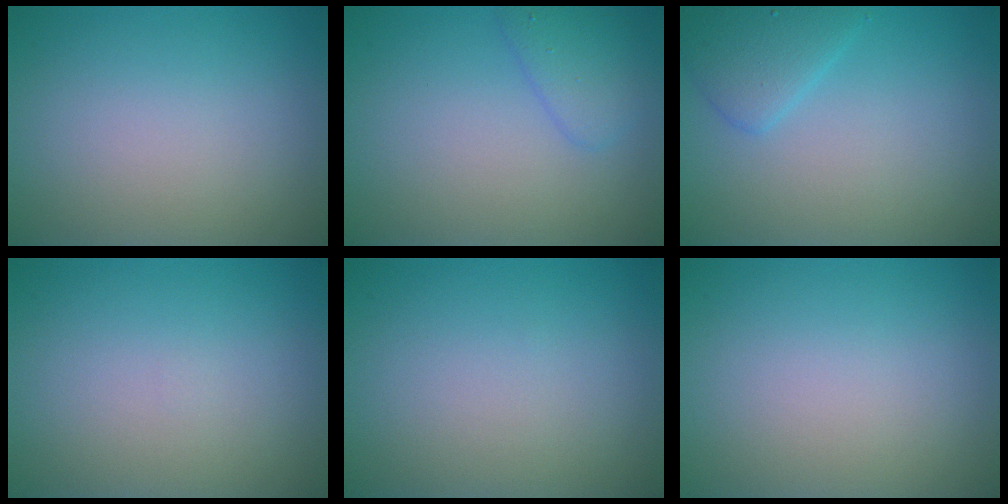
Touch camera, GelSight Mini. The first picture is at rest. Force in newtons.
{"total": 2.2, "press": 2.2, "slide": 0.1}
{"total": 2.6, "press": 2.6, "slide": 0.2}
{"total": 0.0}
{"total": 0.0}
{"total": 0.0}